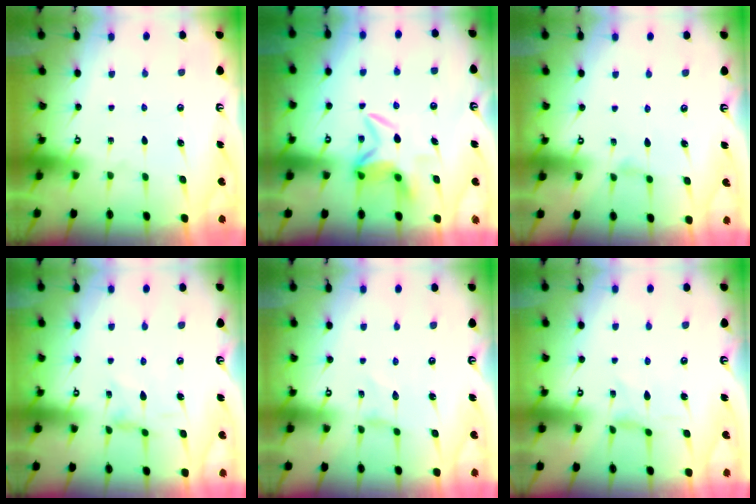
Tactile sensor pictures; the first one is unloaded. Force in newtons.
{"total": 6.6, "press": 6.5, "slide": 1.2}
{"total": 0.8, "press": 0.8, "slide": 0.2}
{"total": 0.9, "press": 0.9, "slide": 0.3}
{"total": 0.0}
{"total": 0.0}